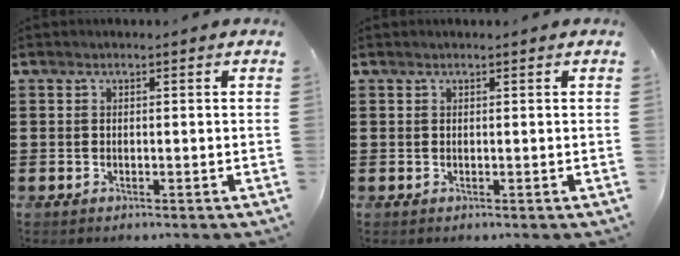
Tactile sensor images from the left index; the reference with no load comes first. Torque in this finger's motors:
{"motor_torque": [0.20, 0.45, -0.02, 0.01]}